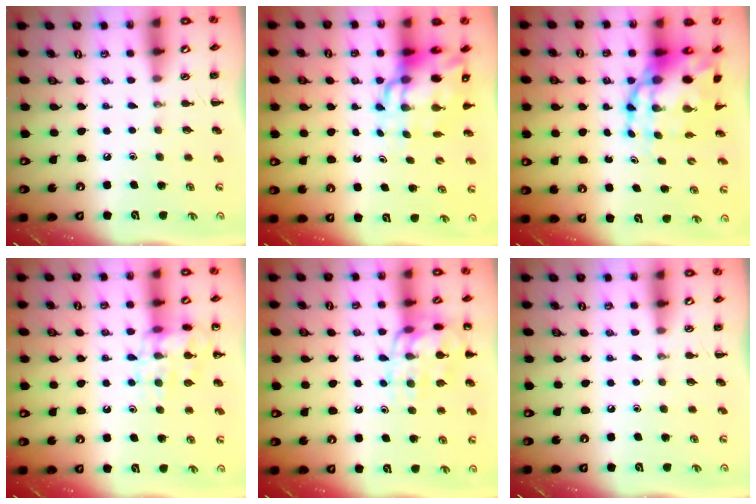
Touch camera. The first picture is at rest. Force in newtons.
{"total": 11.3, "press": 10.9, "slide": 3.1}
{"total": 12.5, "press": 12.1, "slide": 2.9}
{"total": 12.4, "press": 12.4, "slide": 0.8}
{"total": 14.5, "press": 14.4, "slide": 1.3}
{"total": 0.0}